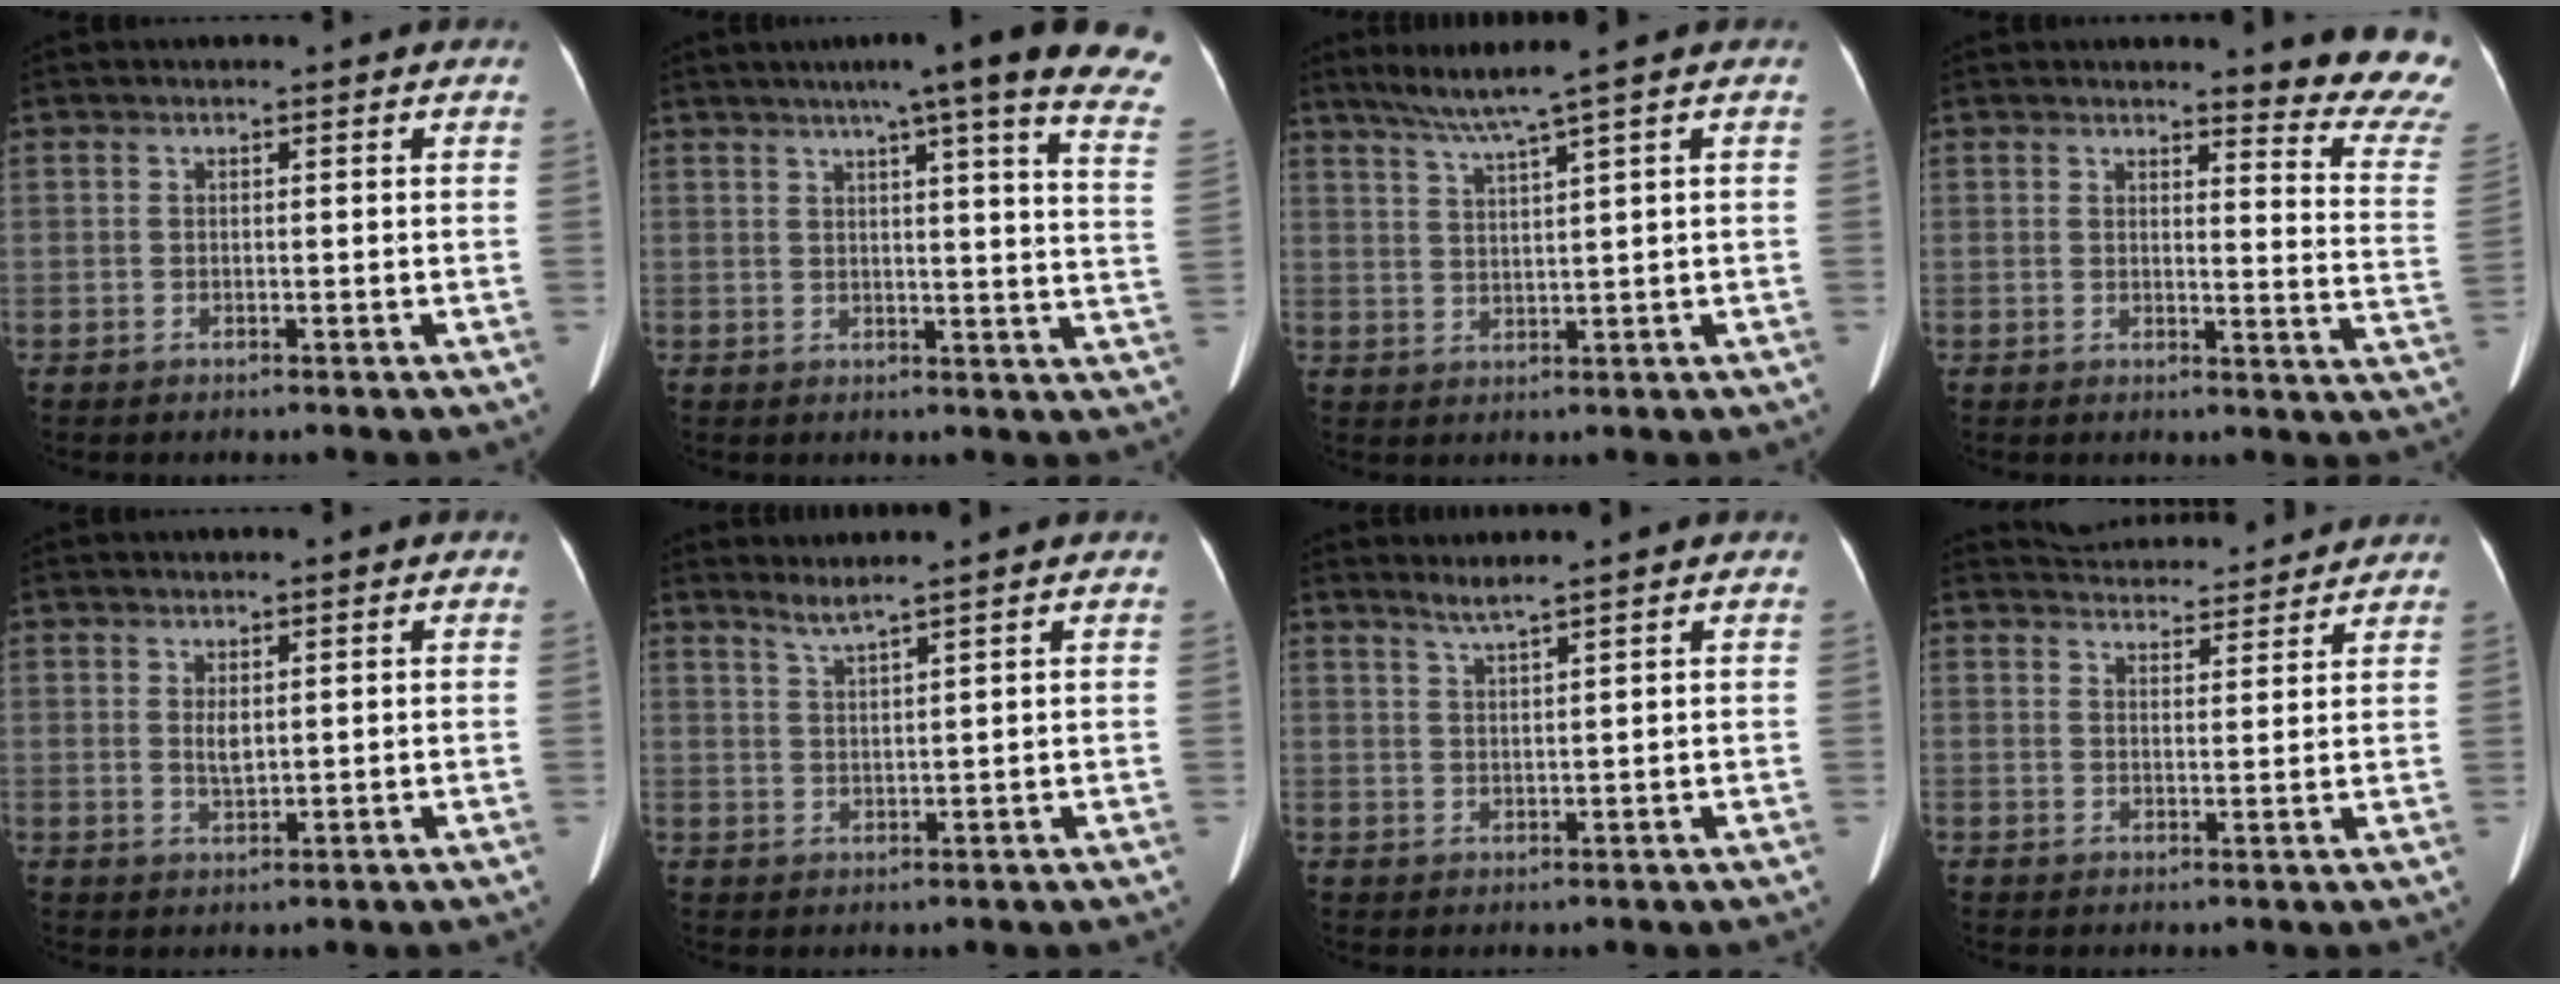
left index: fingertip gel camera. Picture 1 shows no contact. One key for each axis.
{"total": 22.7, "fx": 17.9, "fy": 0.5, "fz": 13.9, "tx": -0.153, "ty": -0.026, "tz": 0.195}
{"total": 5.1, "fx": 3.7, "fy": -1.6, "fz": 3.2, "tx": -0.066, "ty": 0.000, "tz": 0.075}
{"total": 11.5, "fx": 10.9, "fy": 0.1, "fz": 3.6, "tx": -0.023, "ty": -0.100, "tz": 0.094}
{"total": 1.9, "fx": 0.5, "fy": 0.7, "fz": 1.7, "tx": -0.035, "ty": -0.003, "tz": 0.016}
{"total": 2.5, "fx": 2.1, "fy": -1.0, "fz": 0.9, "tx": -0.025, "ty": -0.006, "tz": 0.045}
{"total": 2.3, "fx": 1.9, "fy": -0.9, "fz": 0.9, "tx": -0.023, "ty": -0.003, "tz": 0.040}
{"total": 10.4, "fx": 10.1, "fy": 2.2, "fz": 1.2, "tx": -0.007, "ty": 0.023, "tz": 0.126}